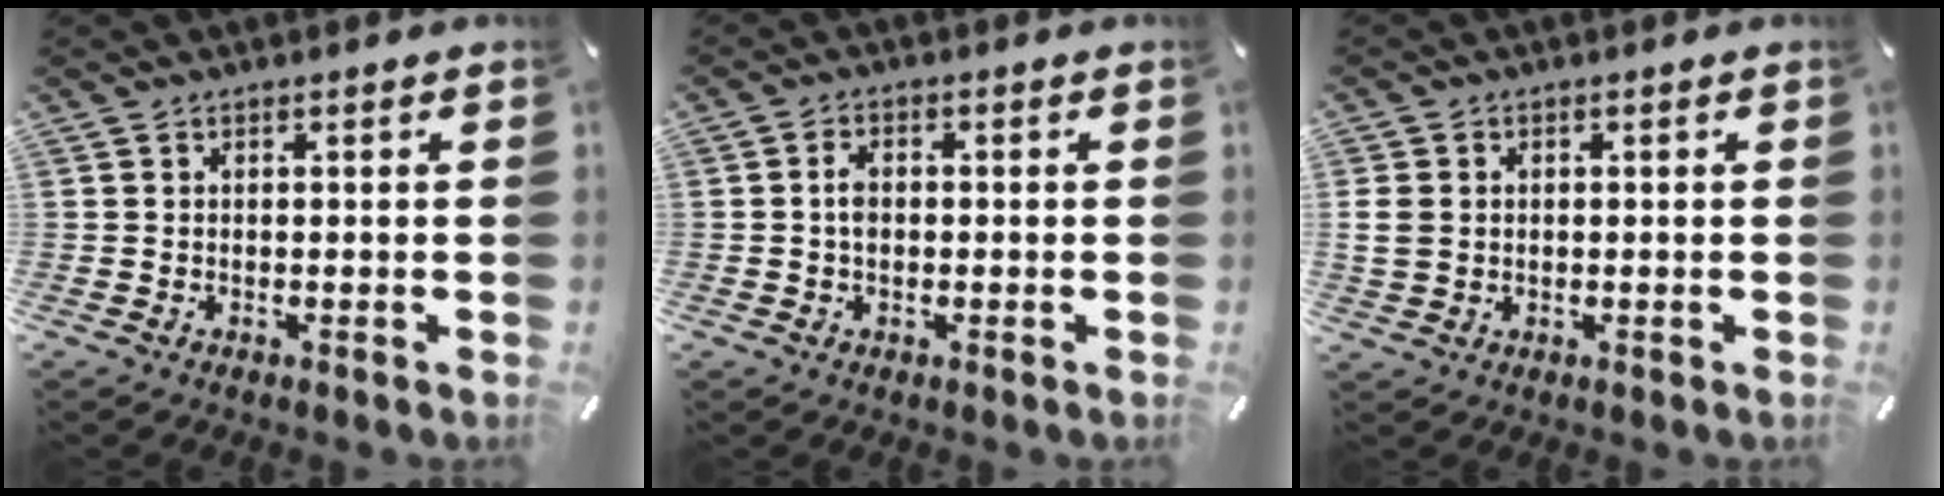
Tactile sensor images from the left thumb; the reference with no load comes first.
{"total": 3.0, "force": [-0.1, 2.0, 2.2], "torque": [-0.043, 0.006, -0.002]}
{"total": 3.7, "force": [0.2, 3.2, 1.9], "torque": [-0.043, 0.004, 0.005]}